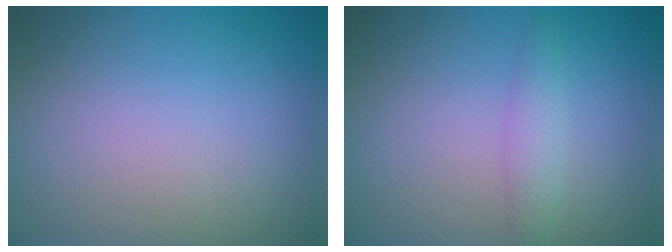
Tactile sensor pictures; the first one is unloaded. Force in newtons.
{"total": 1.7, "press": 1.7, "slide": 0.1}